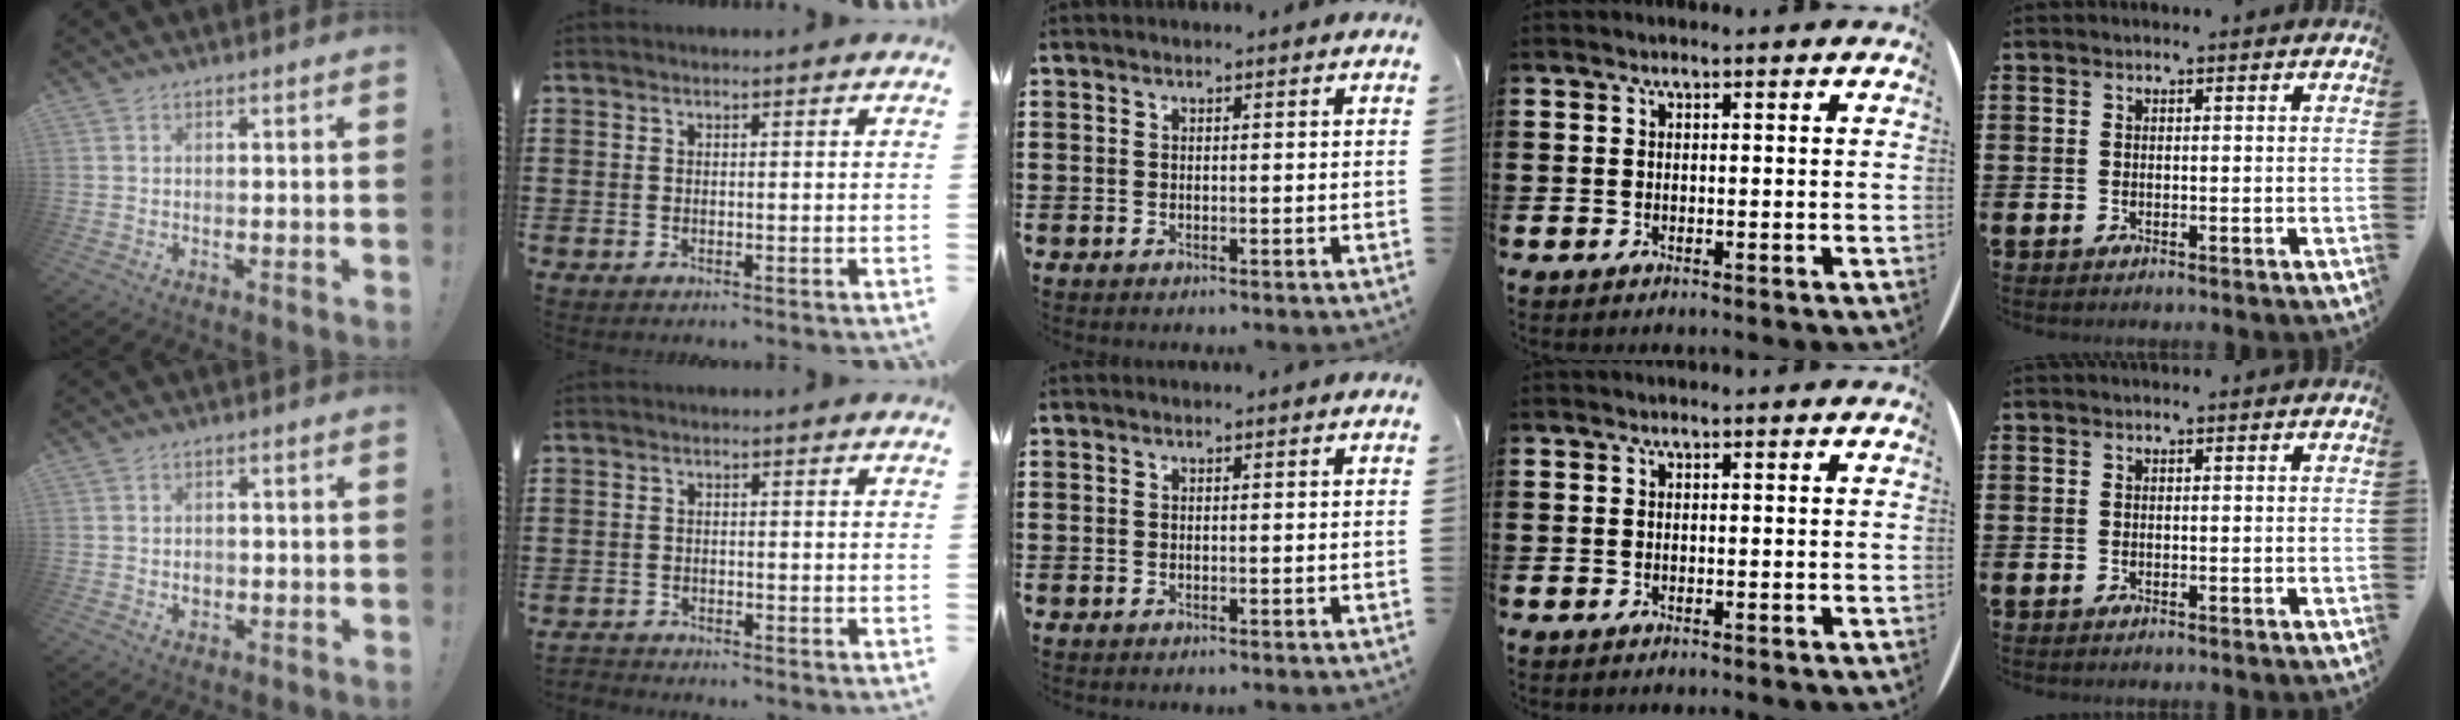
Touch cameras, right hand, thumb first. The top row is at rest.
{"thumb": {"total": 1.8, "force": [-0.3, 1.6, 0.9], "torque": [-0.009, -0.002, -0.006]}, "index": {"total": 1.5, "force": [-1.5, 0.0, -0.2], "torque": [-0.001, 0.000, -0.032]}}